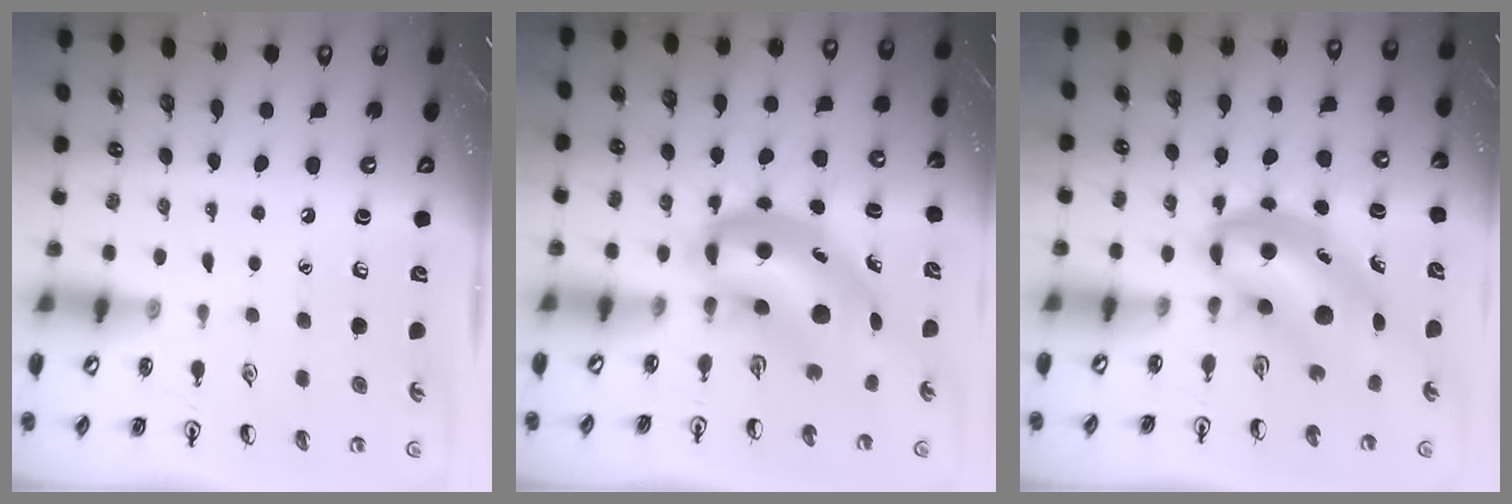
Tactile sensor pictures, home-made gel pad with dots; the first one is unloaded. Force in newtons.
{"total": 9.0, "press": 8.7, "slide": 2.3}
{"total": 7.1, "press": 6.8, "slide": 2.0}